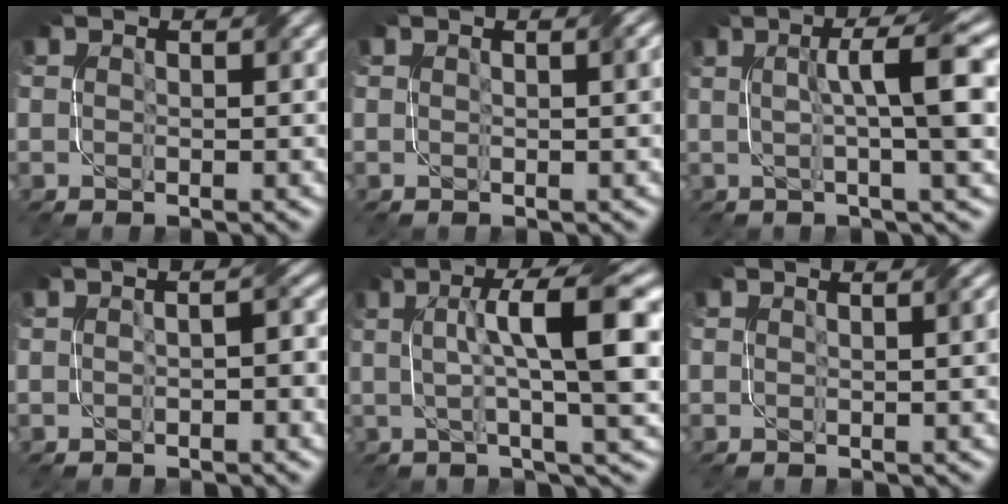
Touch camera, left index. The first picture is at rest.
{"total": 2.0, "force": [0.5, 0.6, 1.8], "torque": [-0.016, 0.006, 0.006]}
{"total": 7.4, "force": [1.1, 1.4, 7.2], "torque": [-0.089, 0.016, 0.015]}
{"total": 2.4, "force": [-0.2, 0.8, 2.3], "torque": [-0.034, 0.003, -0.005]}
{"total": 9.8, "force": [2.0, 1.8, 9.4], "torque": [-0.131, 0.015, 0.031]}
{"total": 2.4, "force": [0.5, 0.8, 2.2], "torque": [-0.016, 0.007, 0.005]}